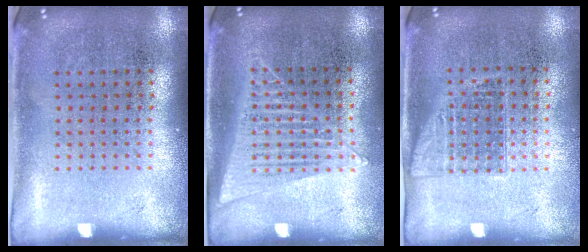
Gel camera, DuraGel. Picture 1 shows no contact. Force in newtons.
{"total": 1.4, "press": 1.3, "slide": 0.5}
{"total": 1.0, "press": 0.9, "slide": 0.4}